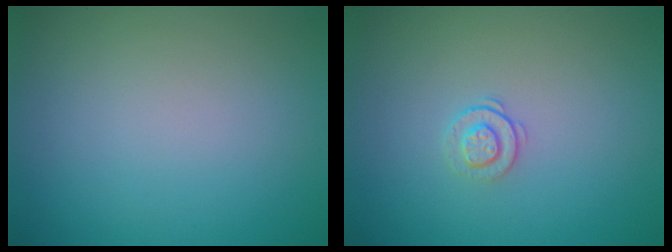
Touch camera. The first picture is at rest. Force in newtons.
{"total": 1.2, "press": 0.9, "slide": 0.8}